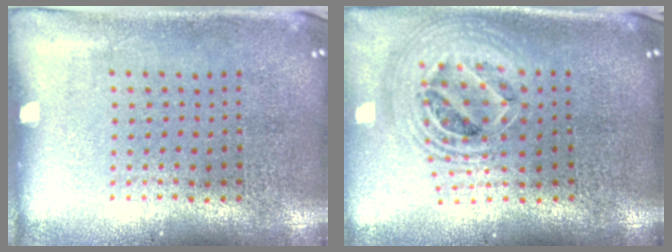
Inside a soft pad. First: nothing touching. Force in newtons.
{"total": 2.3, "press": 1.8, "slide": 1.5}